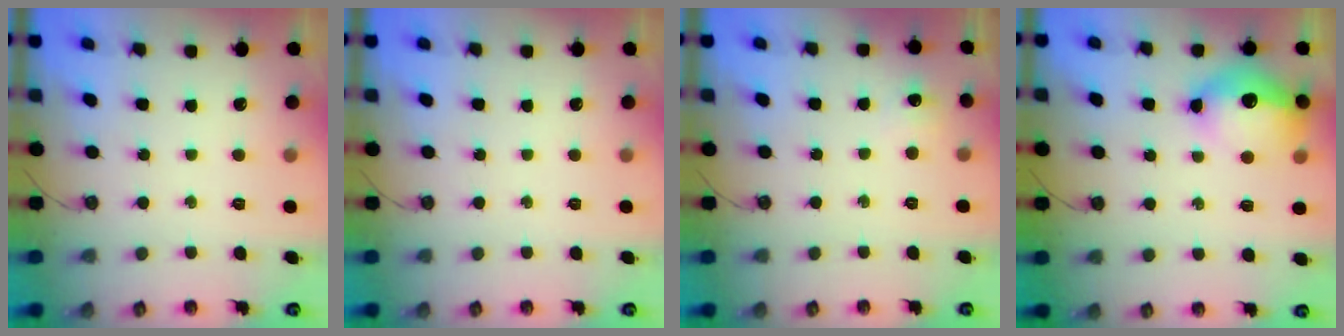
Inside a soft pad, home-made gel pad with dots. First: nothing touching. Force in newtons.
{"total": 0.0}
{"total": 4.4, "press": 4.4, "slide": 0.6}
{"total": 14.7, "press": 14.7, "slide": 1.5}